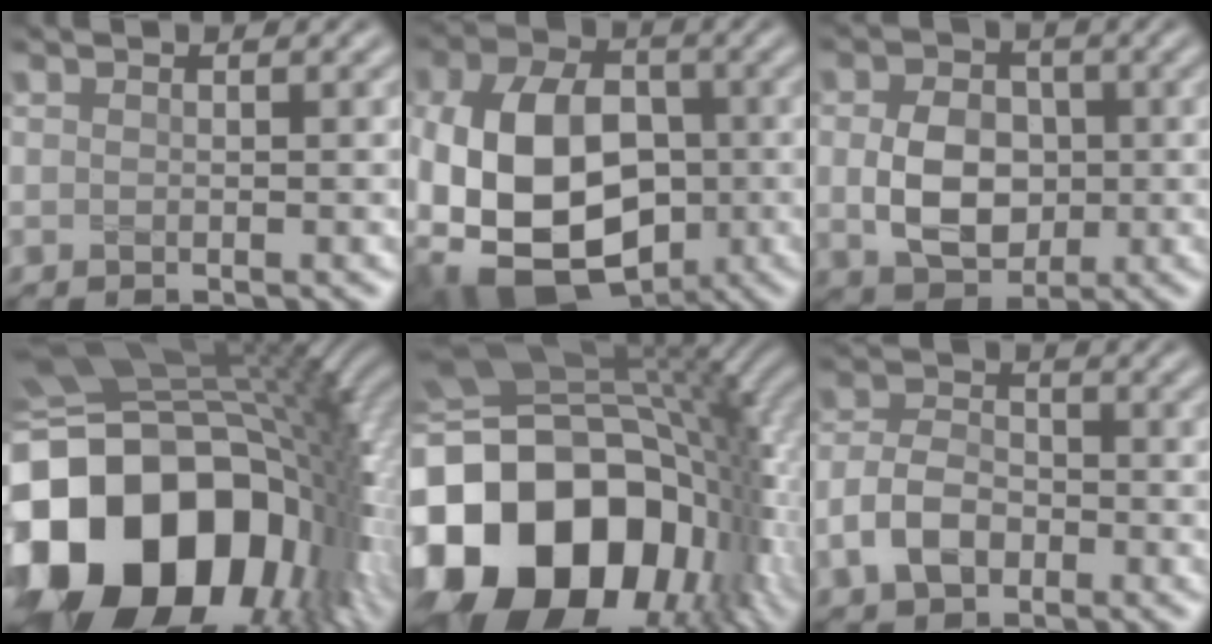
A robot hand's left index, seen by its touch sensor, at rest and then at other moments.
{"total": 15.9, "force": [-3.2, 11.9, 10.0], "torque": [-0.195, -0.032, -0.064]}
{"total": 5.8, "force": [-0.3, 4.3, 3.8], "torque": [-0.075, -0.005, -0.003]}
{"total": 19.3, "force": [-5.7, 13.7, 12.2], "torque": [-0.241, -0.017, -0.103]}
{"total": 21.1, "force": [-5.5, 14.9, 13.9], "torque": [-0.284, -0.033, -0.081]}
{"total": 4.2, "force": [-1.8, 2.9, 2.5], "torque": [-0.053, 0.004, -0.042]}